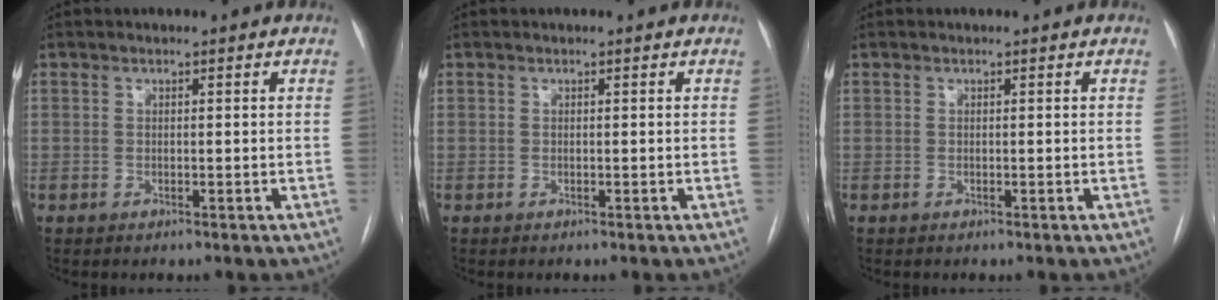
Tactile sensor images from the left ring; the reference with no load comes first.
{"total": 0.0}
{"total": 0.0}